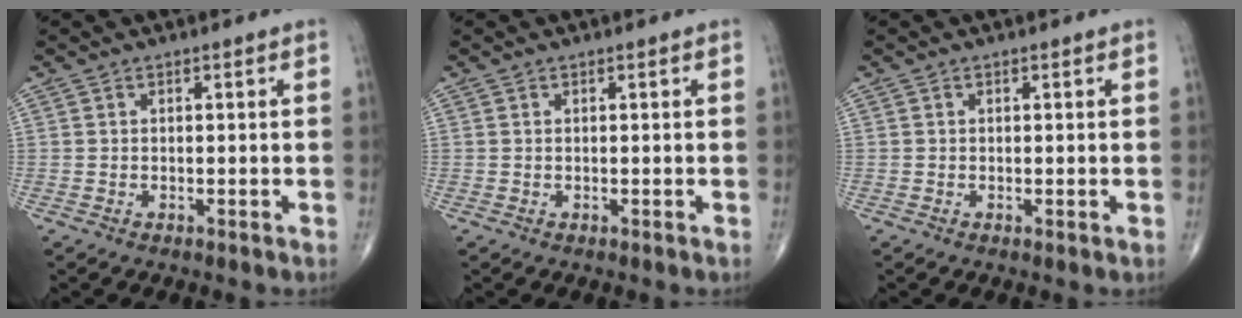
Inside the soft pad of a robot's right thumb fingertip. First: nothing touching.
{"total": 0.0}
{"total": 0.0}